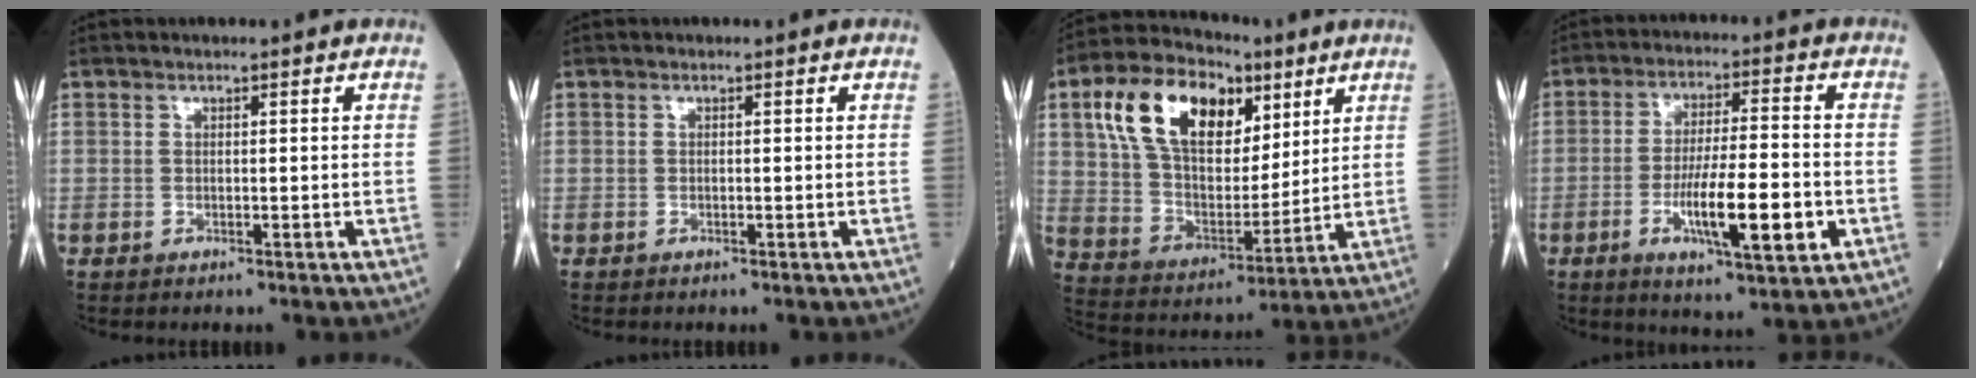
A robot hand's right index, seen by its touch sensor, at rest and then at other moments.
{"total": 0.0}
{"total": 19.2, "force": [8.2, 10.9, 13.5], "torque": [-0.284, 0.038, 0.146]}
{"total": 12.7, "force": [-3.7, 2.4, 11.9], "torque": [-0.211, -0.007, -0.057]}